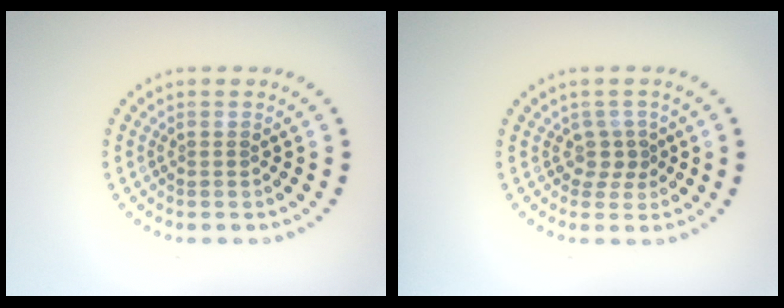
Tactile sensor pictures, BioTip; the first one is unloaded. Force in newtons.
{"total": 1.8, "press": 1.3, "slide": 1.3}